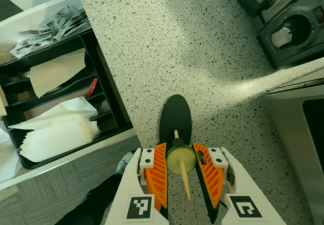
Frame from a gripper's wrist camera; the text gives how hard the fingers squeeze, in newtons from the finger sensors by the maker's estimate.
{"total": 10.8, "left": 11.0, "right": 10.7}